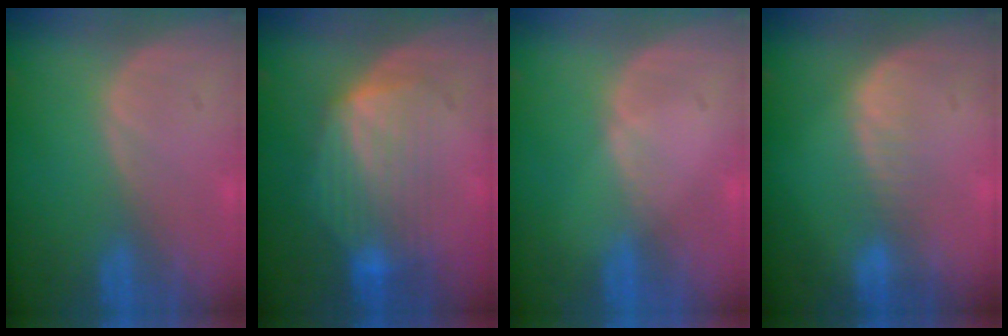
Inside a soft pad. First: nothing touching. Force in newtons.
{"total": 7.4, "press": 7.3, "slide": 1.5}
{"total": 0.6, "press": 0.5, "slide": 0.2}
{"total": 2.4, "press": 2.4, "slide": 0.2}